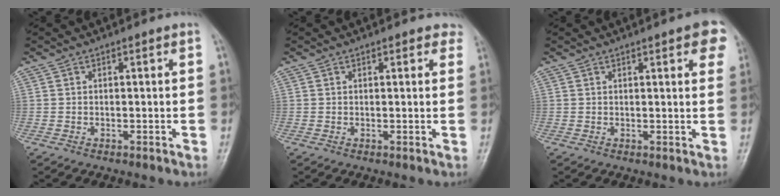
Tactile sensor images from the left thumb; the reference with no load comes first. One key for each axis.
{"total": 2.4, "fx": 1.8, "fy": 1.3, "fz": 0.9, "tx": 0.016, "ty": -0.003, "tz": 0.009}
{"total": 6.3, "fx": 3.1, "fy": 1.7, "fz": 5.2, "tx": -0.044, "ty": -0.003, "tz": 0.031}